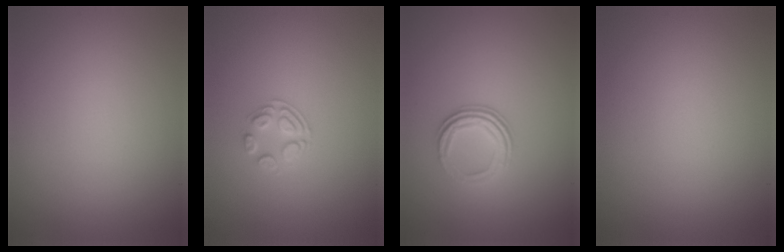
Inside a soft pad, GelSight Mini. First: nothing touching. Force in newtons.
{"total": 1.8, "press": 1.2, "slide": 1.4}
{"total": 3.3, "press": 2.2, "slide": 2.4}
{"total": 0.0}